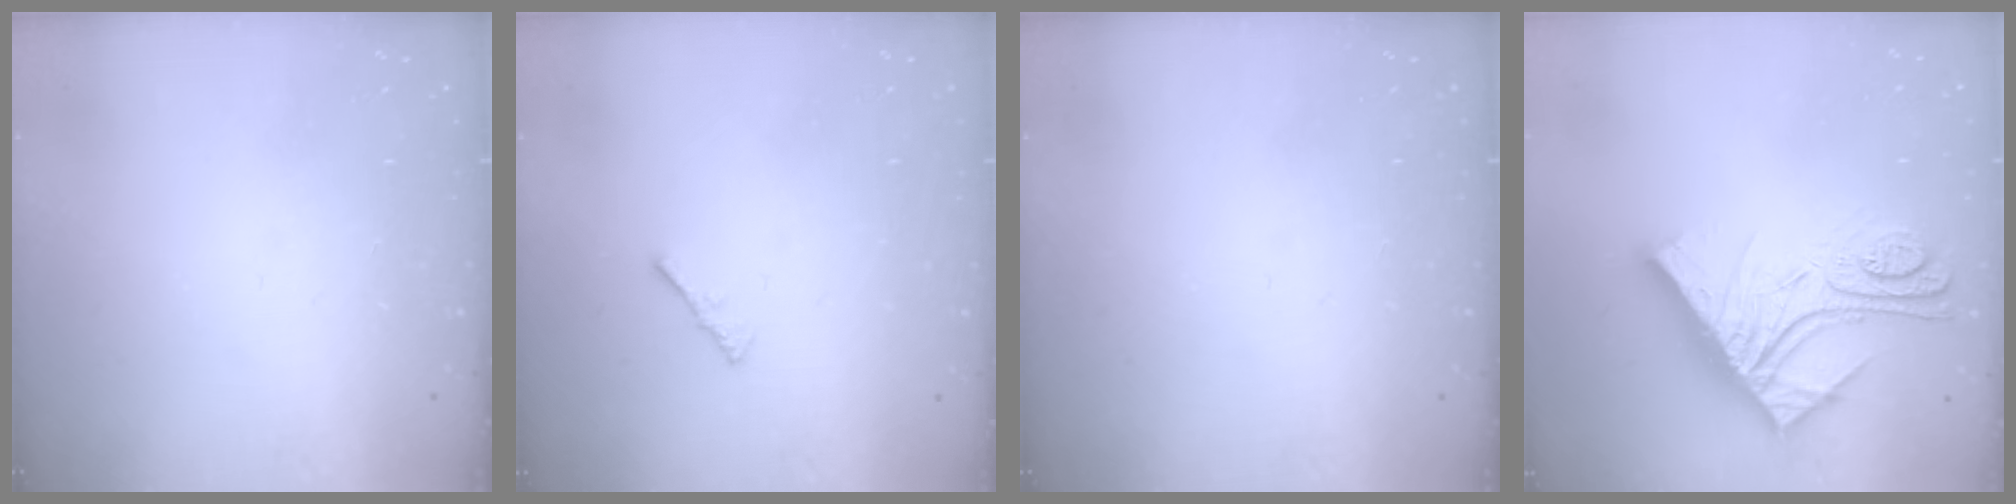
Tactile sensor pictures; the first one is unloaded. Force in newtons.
{"total": 1.5, "press": 1.4, "slide": 0.4}
{"total": 0.0}
{"total": 17.1, "press": 17.0, "slide": 1.5}